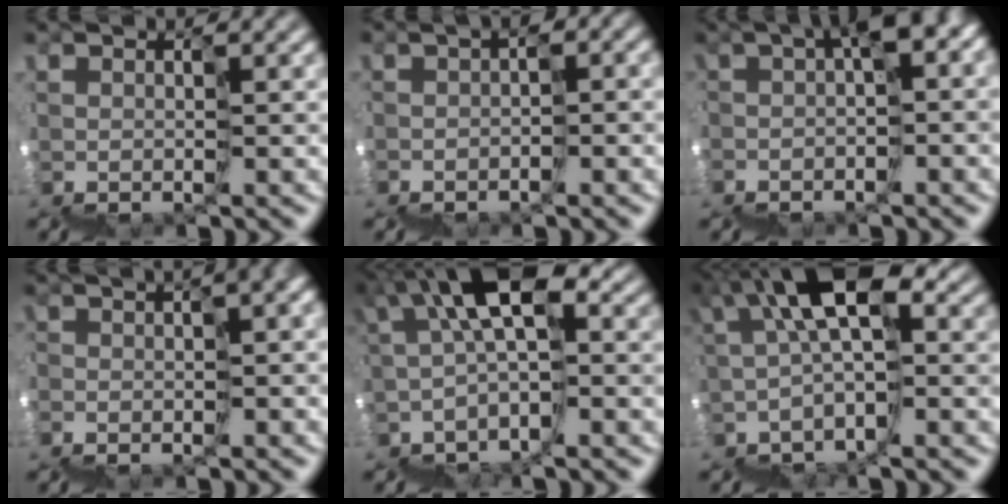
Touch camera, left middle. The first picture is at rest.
{"total": 2.3, "force": [-2.1, 0.2, 1.0], "torque": [-0.018, -0.009, -0.033]}
{"total": 5.0, "force": [-0.7, 1.2, 4.8], "torque": [-0.085, 0.013, -0.015]}
{"total": 7.3, "force": [-0.8, 2.6, 6.8], "torque": [-0.091, 0.026, 0.026]}
{"total": 5.1, "force": [1.0, 1.9, 4.6], "torque": [-0.087, 0.039, 0.003]}
{"total": 5.6, "force": [1.7, 2.0, 5.0], "torque": [-0.090, 0.039, 0.016]}